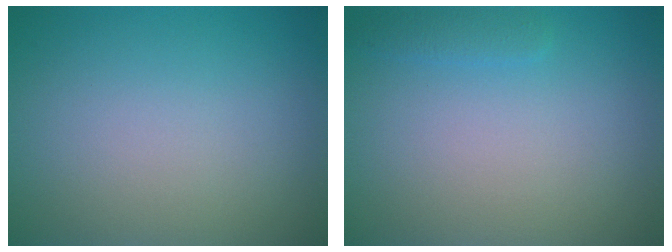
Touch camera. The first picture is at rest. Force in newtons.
{"total": 0.9, "press": 0.9, "slide": 0.0}